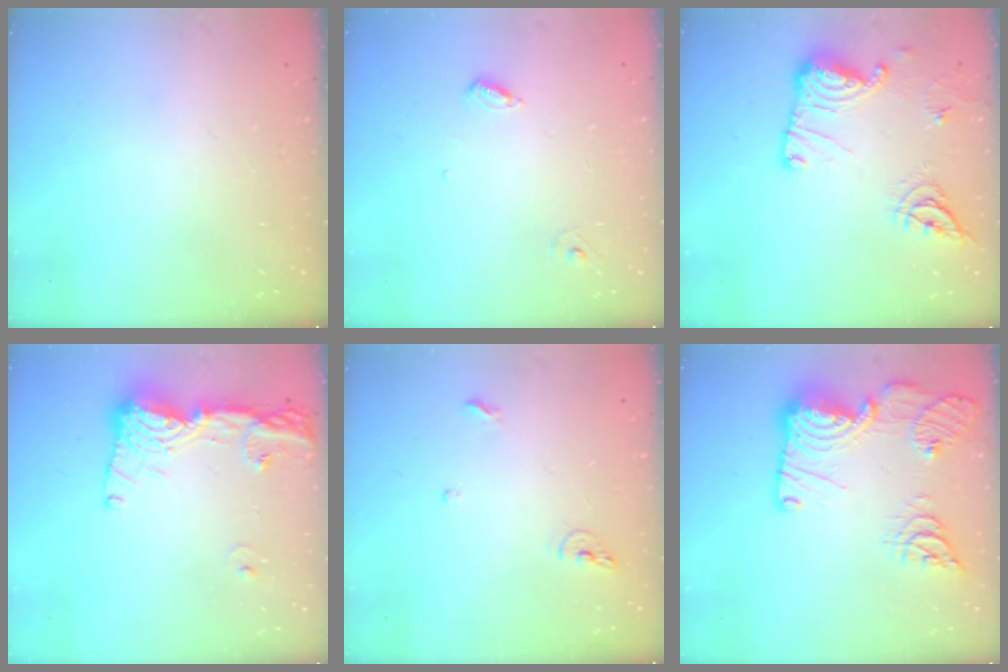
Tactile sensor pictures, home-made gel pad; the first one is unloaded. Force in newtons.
{"total": 4.6, "press": 4.6, "slide": 0.4}
{"total": 14.9, "press": 14.9, "slide": 0.4}
{"total": 15.2, "press": 15.1, "slide": 1.5}
{"total": 6.8, "press": 6.6, "slide": 1.2}
{"total": 22.8, "press": 22.7, "slide": 2.3}